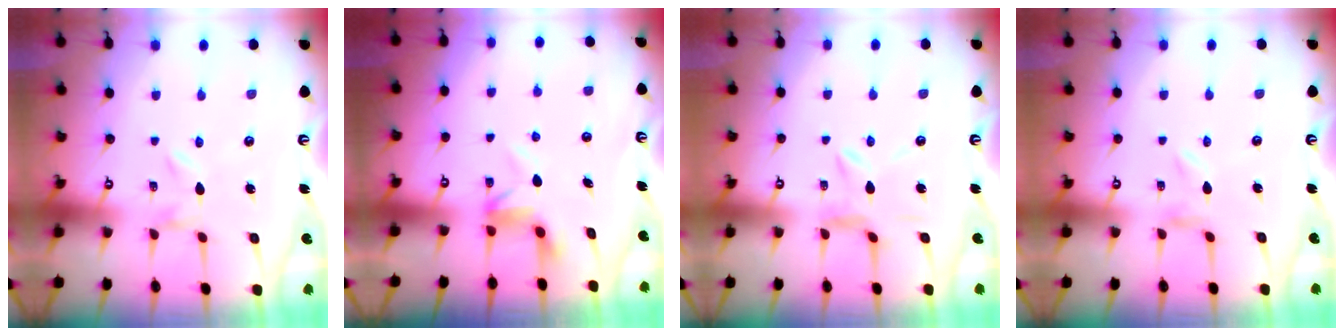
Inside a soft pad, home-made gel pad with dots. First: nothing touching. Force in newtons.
{"total": 5.3, "press": 5.3, "slide": 0.3}
{"total": 6.9, "press": 6.9, "slide": 0.5}
{"total": 0.7, "press": 0.6, "slide": 0.3}